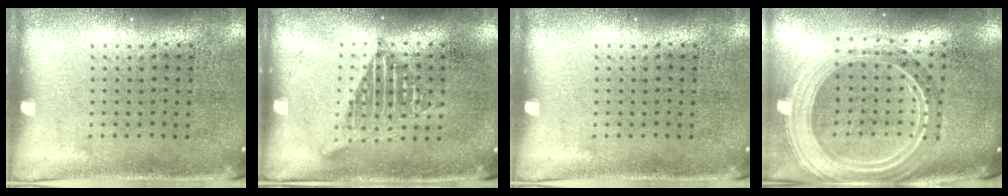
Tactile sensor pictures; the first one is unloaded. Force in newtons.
{"total": 1.3, "press": 1.3, "slide": 0.1}
{"total": 0.0}
{"total": 2.7, "press": 2.2, "slide": 1.6}